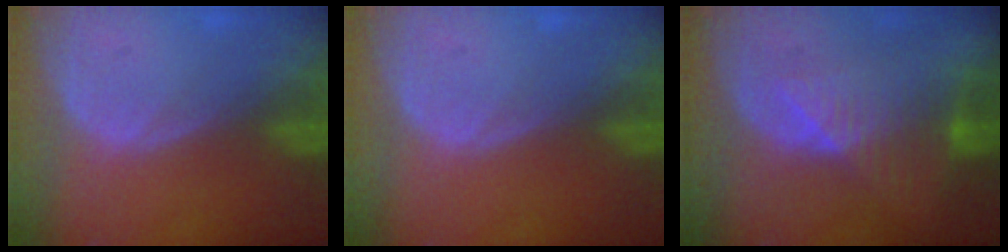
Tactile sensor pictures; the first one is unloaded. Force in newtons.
{"total": 0.0}
{"total": 7.9, "press": 6.9, "slide": 3.8}